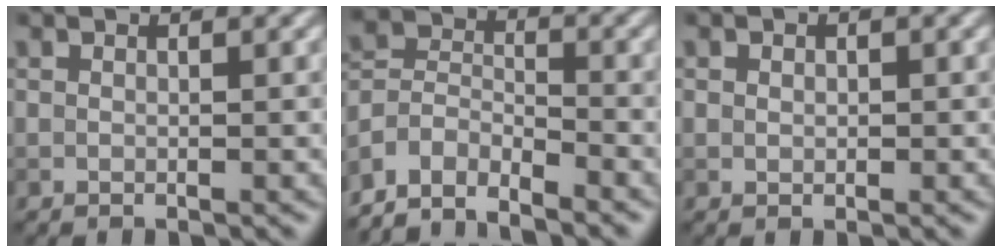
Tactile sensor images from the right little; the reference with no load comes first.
{"total": 5.4, "force": [-4.7, 2.1, 1.7], "torque": [-0.031, 0.000, -0.100]}
{"total": 0.6, "force": [0.1, 0.5, 0.3], "torque": [-0.003, -0.001, 0.001]}